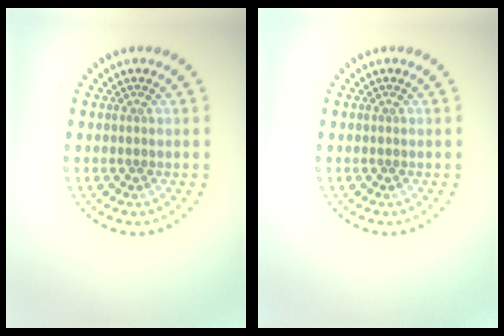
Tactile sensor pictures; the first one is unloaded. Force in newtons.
{"total": 0.0}